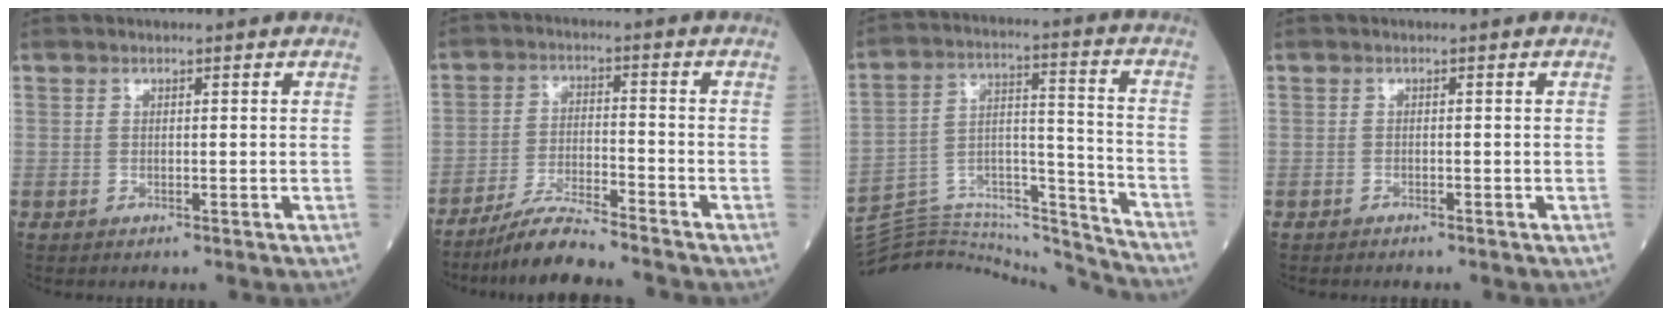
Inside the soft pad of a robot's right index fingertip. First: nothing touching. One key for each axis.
{"total": 7.3, "fx": -6.7, "fy": 0.0, "fz": 3.0, "tx": -0.058, "ty": -0.018, "tz": -0.125}
{"total": 21.2, "fx": -20.9, "fy": 2.2, "fz": 3.1, "tx": -0.067, "ty": 0.047, "tz": -0.322}
{"total": 0.6, "fx": -0.5, "fy": 0.3, "fz": 0.1, "tx": -0.011, "ty": 0.000, "tz": -0.012}